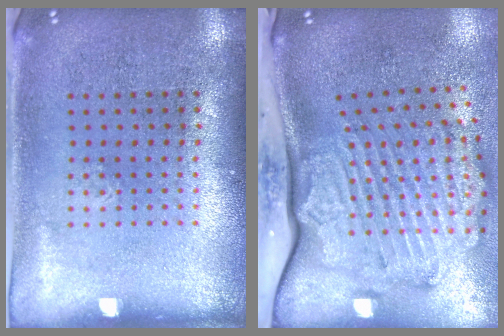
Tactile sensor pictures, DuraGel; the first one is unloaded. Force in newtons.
{"total": 3.5, "press": 2.5, "slide": 2.5}